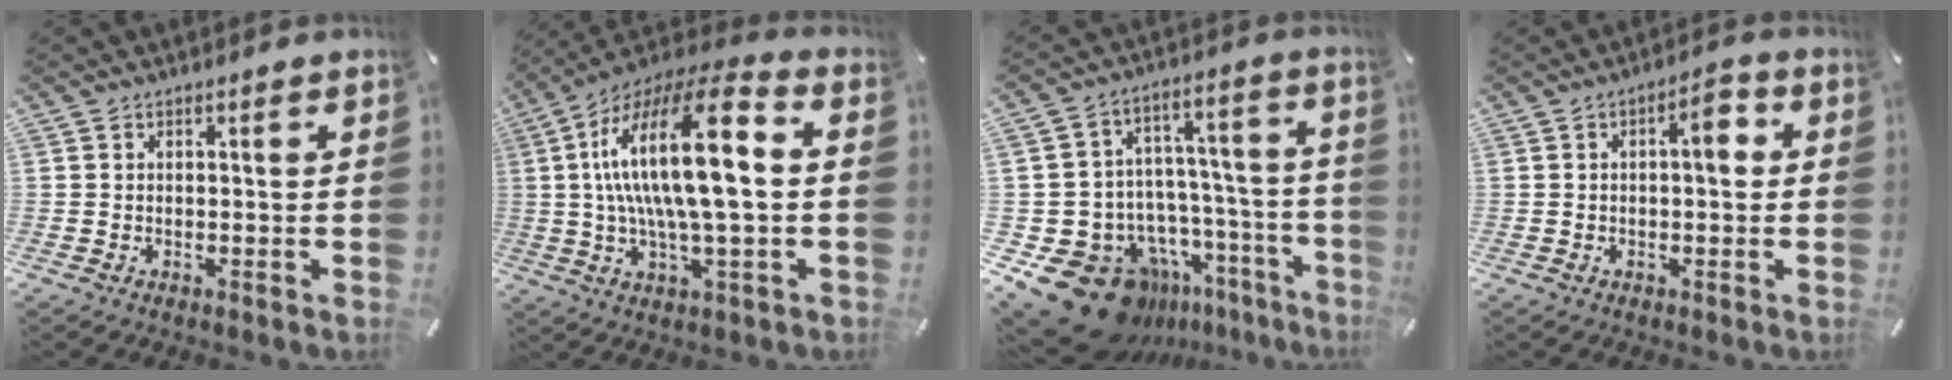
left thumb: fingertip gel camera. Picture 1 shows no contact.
{"total": 23.7, "force": [2.8, 7.6, 22.3], "torque": [-0.432, -0.006, 0.035]}
{"total": 20.2, "force": [-13.7, 11.4, 9.4], "torque": [-0.161, 0.069, -0.207]}
{"total": 5.7, "force": [0.7, 2.5, 5.0], "torque": [-0.068, 0.007, 0.003]}